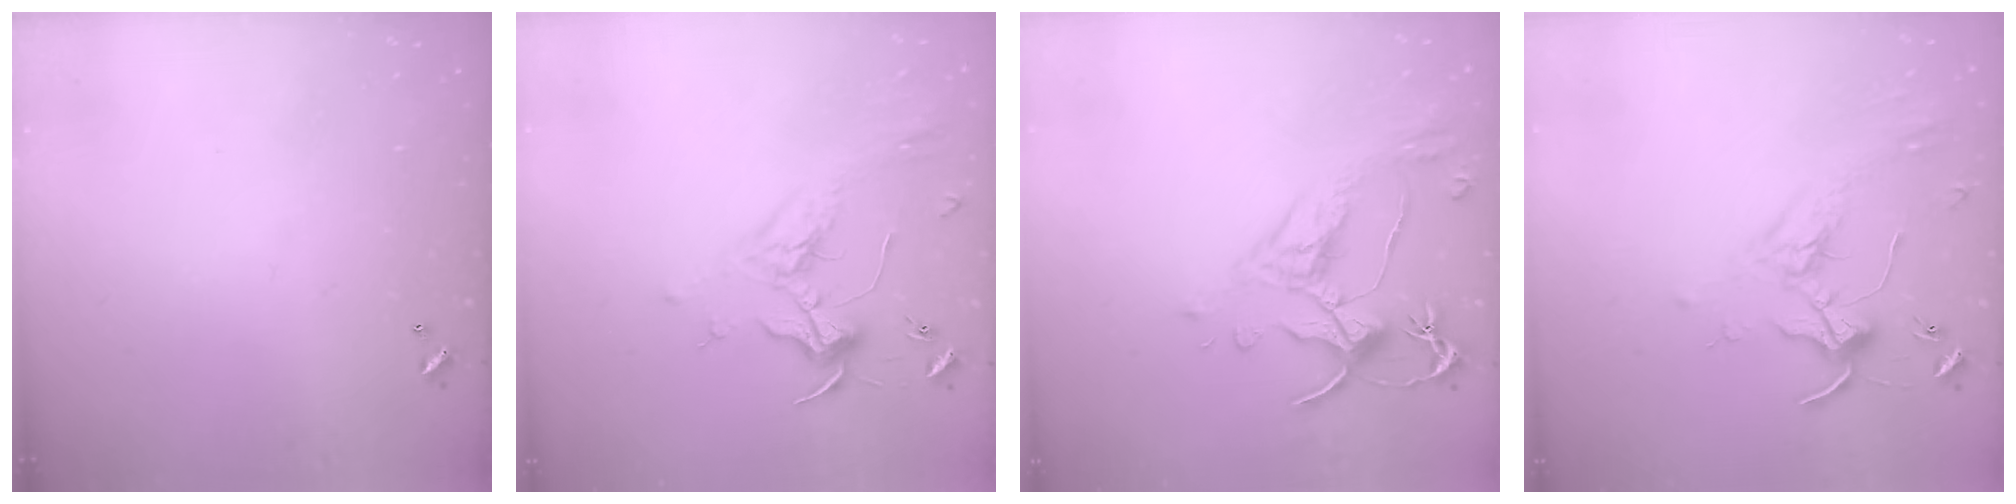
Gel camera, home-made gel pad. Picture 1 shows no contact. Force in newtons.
{"total": 2.0, "press": 1.9, "slide": 0.7}
{"total": 2.6, "press": 2.2, "slide": 1.3}
{"total": 1.7, "press": 1.7, "slide": 0.4}